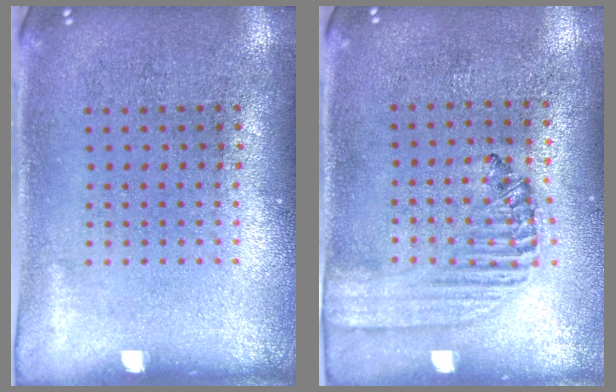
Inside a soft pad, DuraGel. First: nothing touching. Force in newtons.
{"total": 1.4, "press": 1.2, "slide": 0.6}